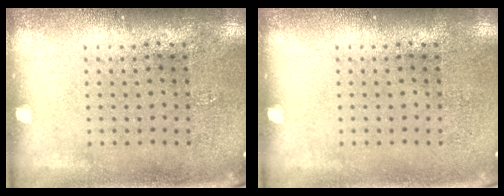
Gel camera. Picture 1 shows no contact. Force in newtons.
{"total": 0.0}